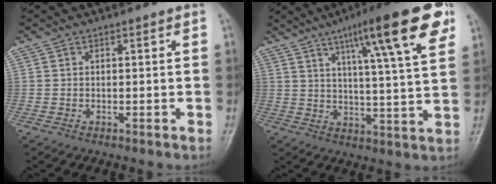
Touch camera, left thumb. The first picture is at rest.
{"total": 18.8, "force": [9.6, 3.0, 15.9], "torque": [-0.214, -0.023, 0.138]}